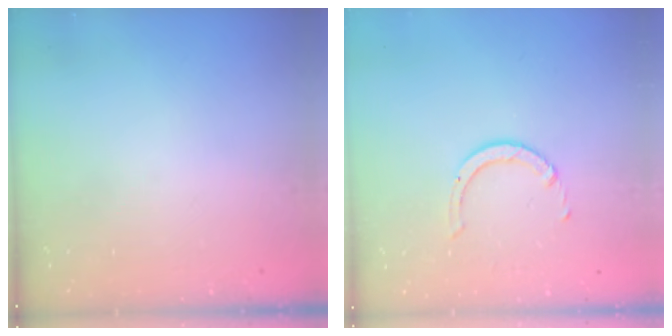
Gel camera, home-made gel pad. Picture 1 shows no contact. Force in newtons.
{"total": 2.3, "press": 2.3, "slide": 0.3}